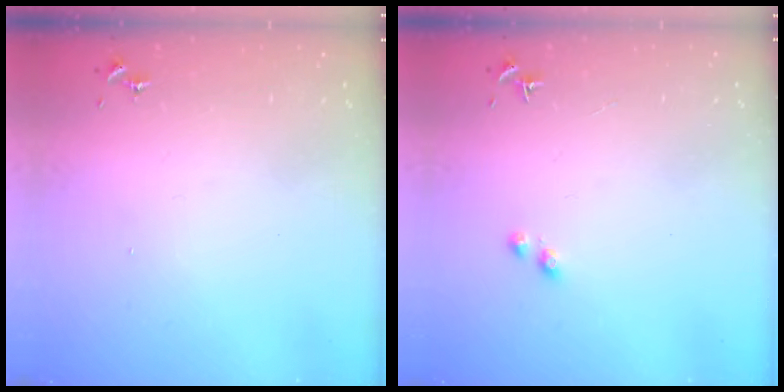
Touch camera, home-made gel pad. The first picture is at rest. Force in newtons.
{"total": 2.7, "press": 2.6, "slide": 0.9}